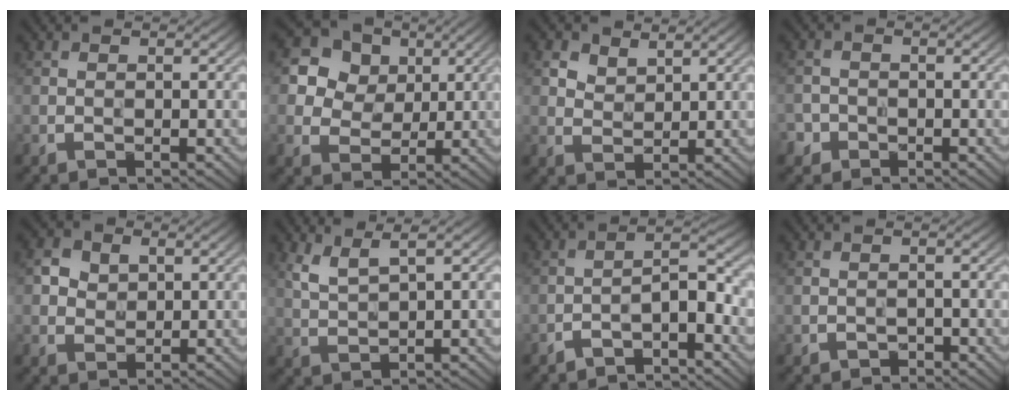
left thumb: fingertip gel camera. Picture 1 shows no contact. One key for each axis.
{"total": 12.4, "fx": 5.8, "fy": 9.7, "fz": 5.1, "tx": -0.160, "ty": 0.024, "tz": 0.116}
{"total": 3.4, "fx": 2.3, "fy": 2.0, "fz": 1.5, "tx": -0.037, "ty": -0.001, "tz": 0.049}
{"total": 2.0, "fx": -1.2, "fy": 1.5, "fz": 0.3, "tx": -0.001, "ty": 0.000, "tz": -0.027}
{"total": 3.4, "fx": 1.1, "fy": 2.8, "fz": 1.7, "tx": -0.038, "ty": 0.001, "tz": 0.016}
{"total": 3.4, "fx": 2.2, "fy": 0.8, "fz": 2.5, "tx": -0.068, "ty": 0.001, "tz": 0.052}
{"total": 4.2, "fx": -2.9, "fy": 1.0, "fz": 2.9, "tx": -0.046, "ty": 0.014, "tz": -0.057}
{"total": 1.0, "fx": -0.8, "fy": 0.6, "fz": 0.3, "tx": -0.002, "ty": -0.001, "tz": -0.014}